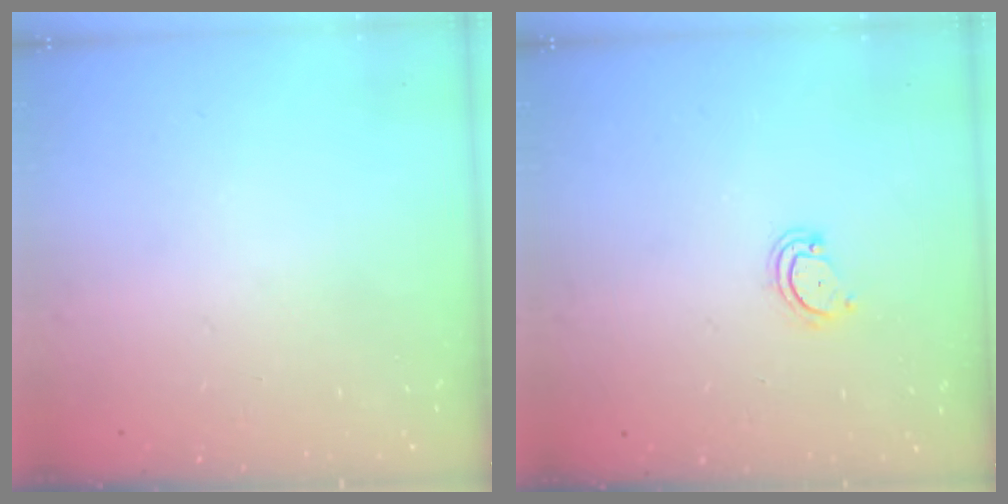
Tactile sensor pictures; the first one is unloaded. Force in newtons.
{"total": 4.1, "press": 4.0, "slide": 0.4}